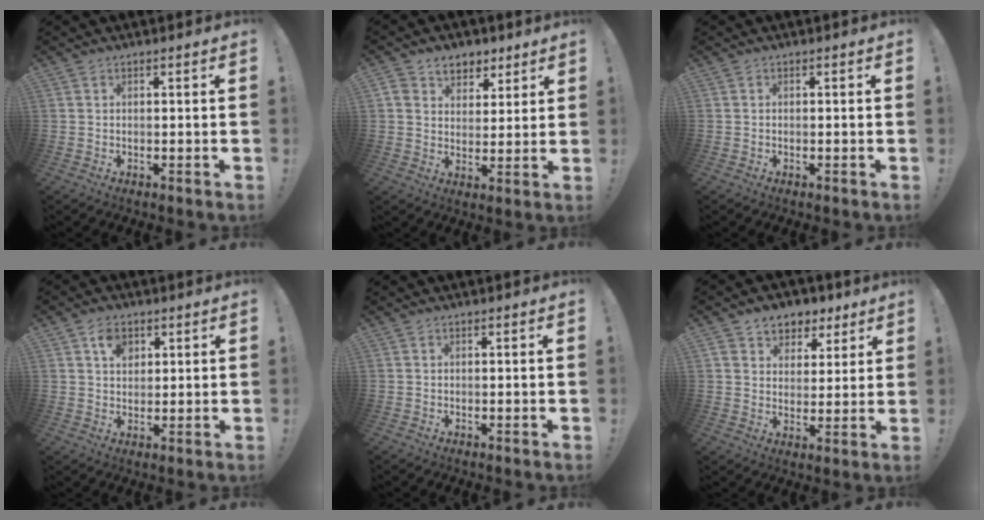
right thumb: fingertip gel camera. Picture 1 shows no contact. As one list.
[{"total": 7.6, "force": [4.3, 5.9, 1.8], "torque": [-0.024, -0.023, 0.086]}, {"total": 0.0}, {"total": 5.9, "force": [2.7, 4.3, 3.0], "torque": [-0.039, -0.004, 0.047]}, {"total": 0.0}, {"total": 7.2, "force": [4.0, 5.9, 1.2], "torque": [-0.013, -0.025, 0.080]}]